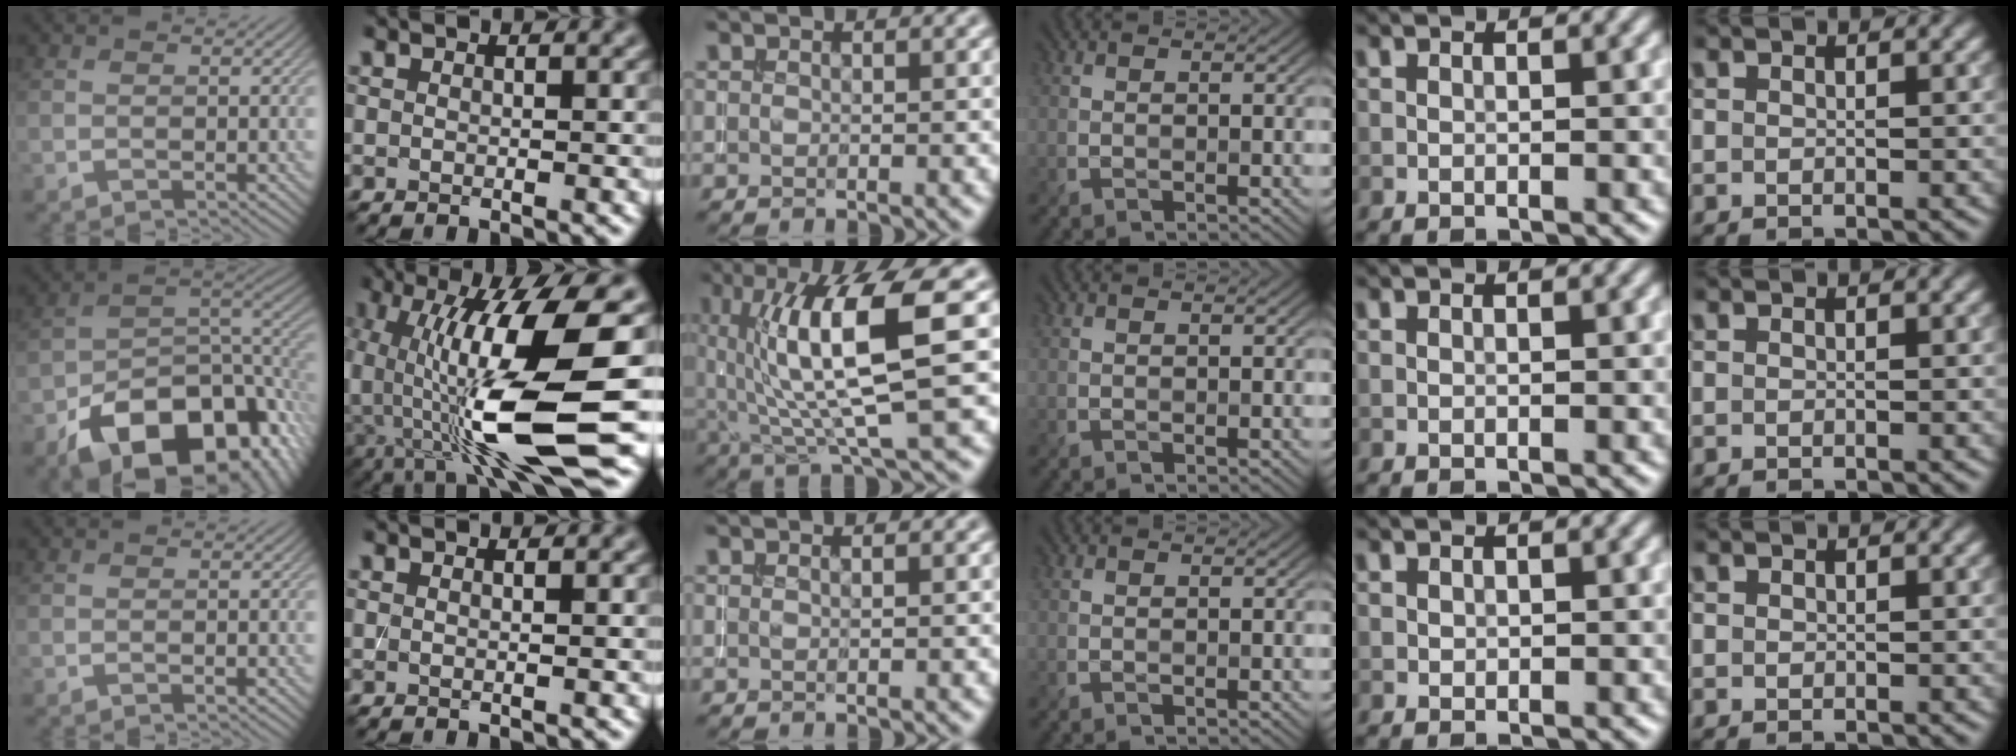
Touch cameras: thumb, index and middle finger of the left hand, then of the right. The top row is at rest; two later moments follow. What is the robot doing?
{"motion": "insert", "object": "drawer"}